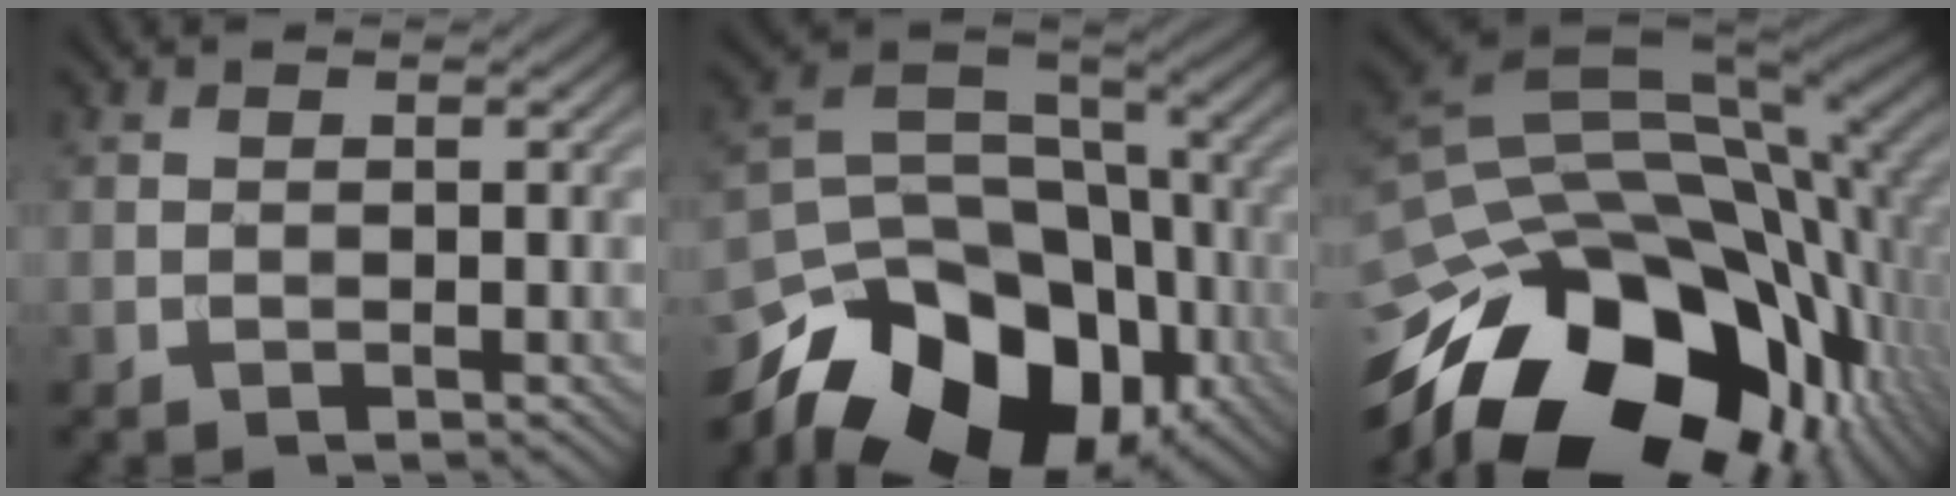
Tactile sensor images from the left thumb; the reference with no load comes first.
{"total": 18.1, "force": [-10.5, 11.5, 9.3], "torque": [-0.181, -0.031, -0.173]}
{"total": 20.6, "force": [-9.9, 12.3, 13.2], "torque": [-0.268, -0.025, -0.151]}